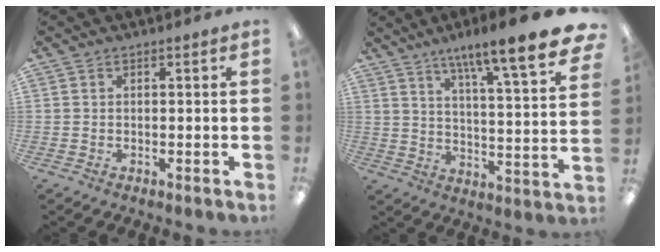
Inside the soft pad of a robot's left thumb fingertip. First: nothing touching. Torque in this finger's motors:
{"motor_torque": [0.93, 0.19, 1.40, -1.37, 0.09]}